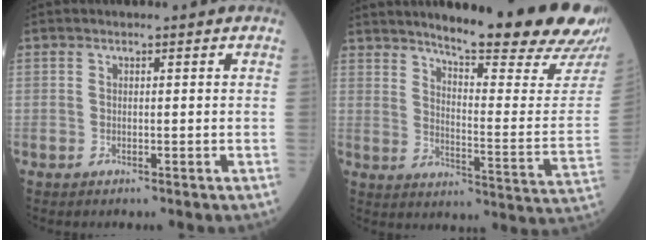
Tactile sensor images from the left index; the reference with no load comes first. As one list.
[{"total": 22.9, "force": [19.6, 1.0, 11.9], "torque": [-0.169, -0.087, 0.241]}]